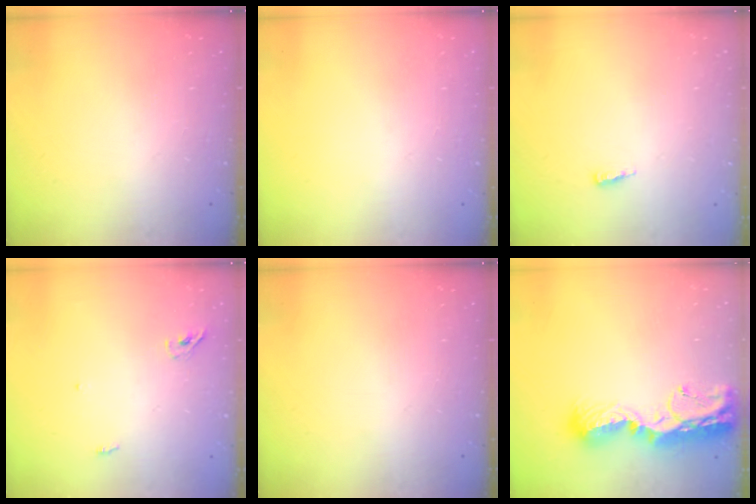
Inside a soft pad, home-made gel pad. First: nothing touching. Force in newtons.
{"total": 0.0}
{"total": 7.7, "press": 4.9, "slide": 5.9}
{"total": 3.7, "press": 3.6, "slide": 1.0}
{"total": 0.0}
{"total": 15.0, "press": 15.0, "slide": 1.2}